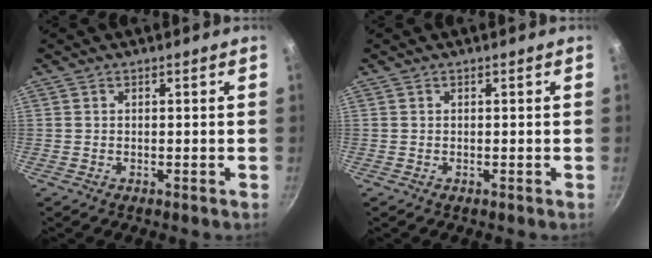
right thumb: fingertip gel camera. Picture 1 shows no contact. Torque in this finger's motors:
{"motor_torque": [0.09, -0.47, 0.35, -0.08, 0.04]}